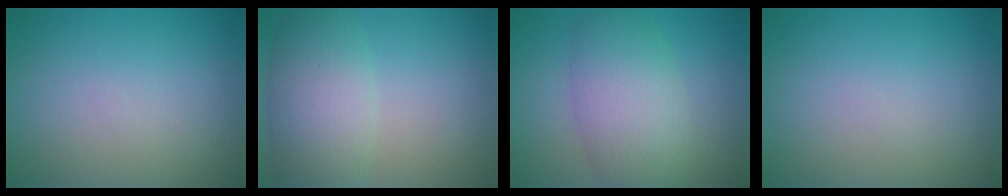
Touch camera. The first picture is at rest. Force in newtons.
{"total": 5.6, "press": 5.6, "slide": 0.2}
{"total": 6.2, "press": 6.2, "slide": 0.1}
{"total": 0.0}